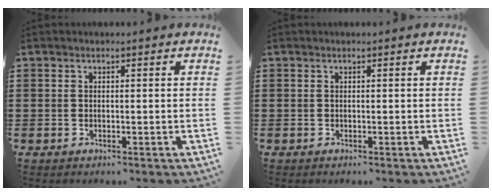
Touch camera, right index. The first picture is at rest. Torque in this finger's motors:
{"motor_torque": [-0.46, -0.24, -0.03, -0.01]}